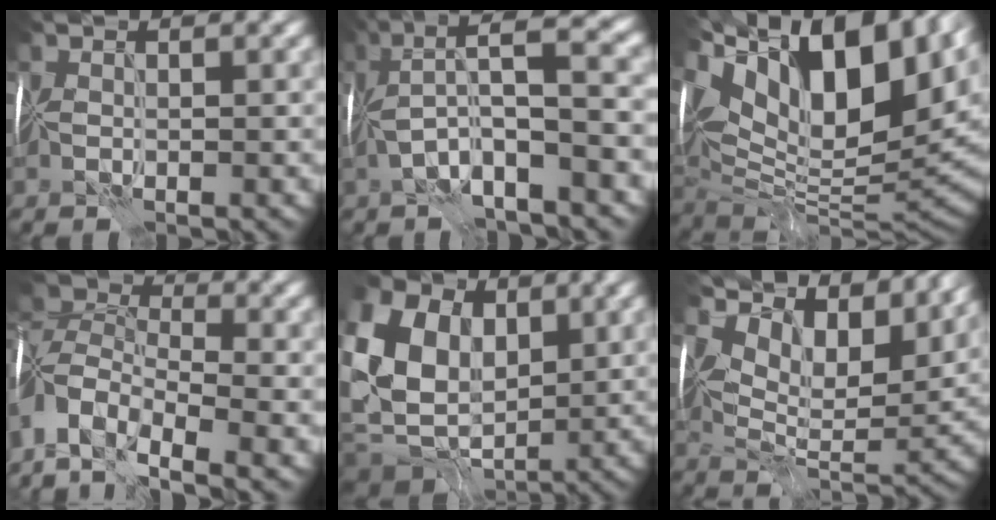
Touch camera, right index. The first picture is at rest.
{"total": 7.2, "force": [-0.2, 1.4, 7.0], "torque": [-0.132, 0.032, -0.019]}
{"total": 18.5, "force": [7.8, 8.4, 14.5], "torque": [-0.253, 0.041, 0.143]}
{"total": 9.1, "force": [-3.6, 5.2, 6.5], "torque": [-0.136, 0.010, -0.085]}
{"total": 12.9, "force": [1.8, 9.9, 8.1], "torque": [-0.191, 0.014, 0.043]}
{"total": 12.2, "force": [8.5, 5.2, 7.0], "torque": [-0.139, 0.020, 0.145]}